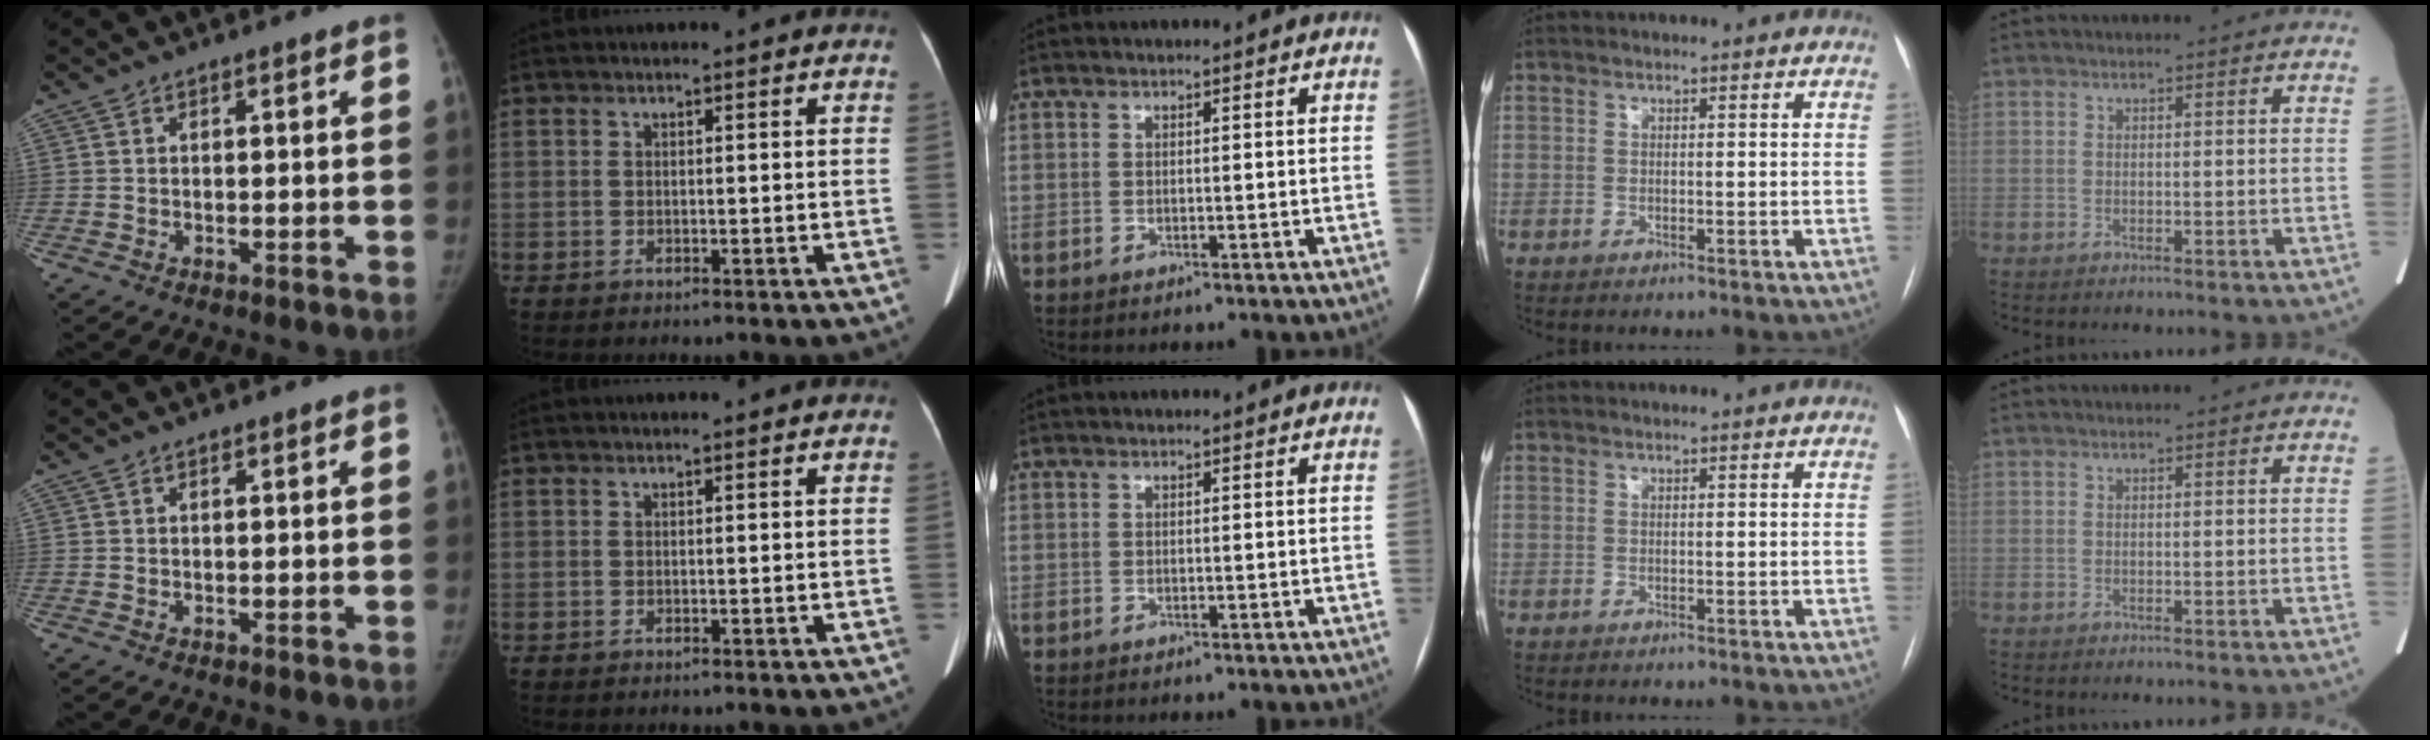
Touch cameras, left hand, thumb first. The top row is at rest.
{}